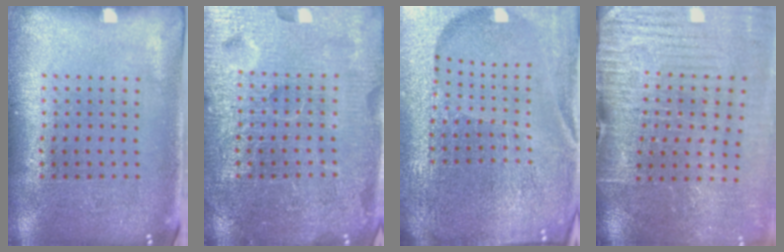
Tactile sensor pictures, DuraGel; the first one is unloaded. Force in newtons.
{"total": 6.9, "press": 6.8, "slide": 0.8}
{"total": 6.1, "press": 5.4, "slide": 2.9}
{"total": 4.1, "press": 3.9, "slide": 1.3}